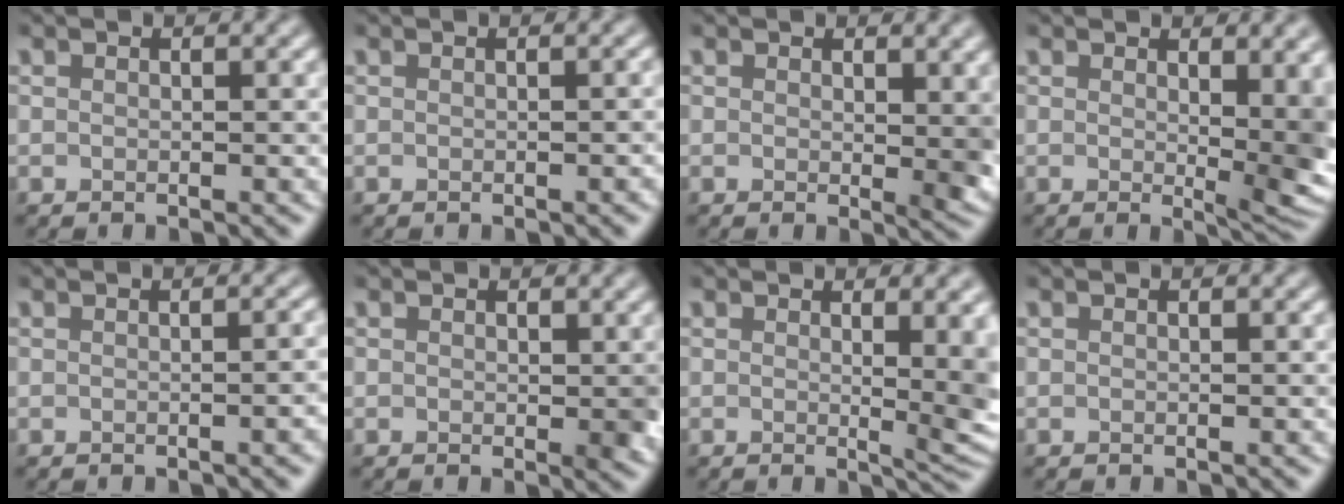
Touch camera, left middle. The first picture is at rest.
{"total": 0.6, "force": [-0.3, 0.2, 0.5], "torque": [-0.010, -0.003, -0.002]}
{"total": 3.6, "force": [1.1, 1.7, 3.0], "torque": [-0.032, -0.007, 0.018]}
{"total": 7.5, "force": [1.3, 2.8, 6.8], "torque": [-0.074, -0.016, 0.030]}
{"total": 2.0, "force": [-0.5, 0.5, 1.8], "torque": [-0.012, 0.000, 0.001]}
{"total": 1.5, "force": [0.3, 0.9, 1.2], "torque": [-0.014, -0.005, 0.006]}
{"total": 6.0, "force": [1.0, 2.1, 5.5], "torque": [-0.048, -0.011, 0.020]}
{"total": 0.0}